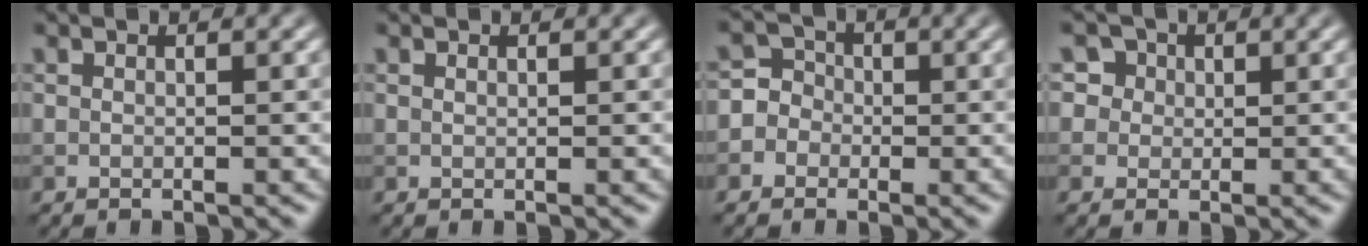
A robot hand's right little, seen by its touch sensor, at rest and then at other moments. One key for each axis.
{"total": 0.0}
{"total": 4.2, "fx": -1.5, "fy": 3.9, "fz": 0.6, "tx": 0.015, "ty": 0.018, "tz": -0.050}
{"total": 4.9, "fx": 2.4, "fy": 4.0, "fz": 1.7, "tx": -0.017, "ty": 0.019, "tz": 0.020}